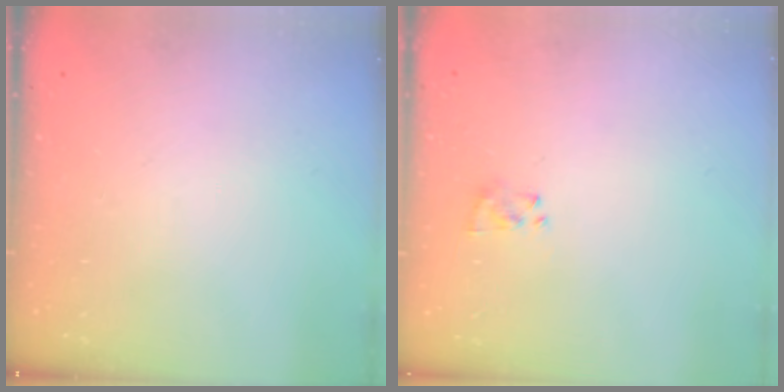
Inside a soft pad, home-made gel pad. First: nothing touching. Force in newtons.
{"total": 2.2, "press": 2.0, "slide": 1.0}